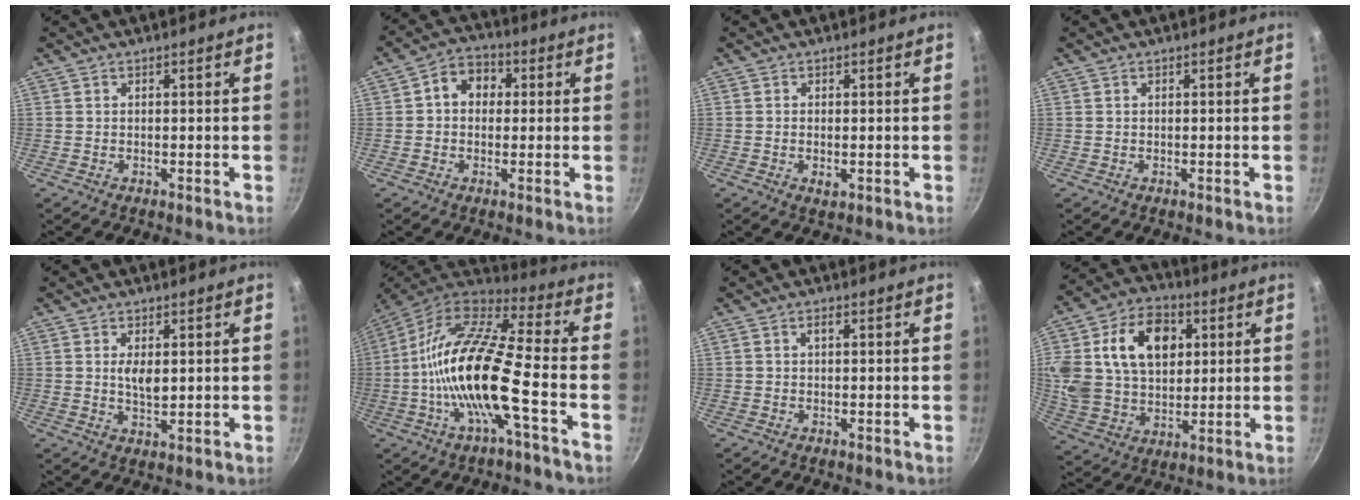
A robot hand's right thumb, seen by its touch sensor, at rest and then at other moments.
{"total": 7.1, "force": [1.1, 5.7, 4.1], "torque": [-0.032, 0.015, 0.001]}
{"total": 1.8, "force": [-0.3, 1.0, 1.5], "torque": [-0.026, -0.003, -0.004]}
{"total": 0.0}
{"total": 4.0, "force": [0.8, 1.9, 3.4], "torque": [-0.058, -0.008, 0.016]}
{"total": 19.4, "force": [-4.6, 4.8, 18.2], "torque": [-0.340, 0.039, -0.107]}
{"total": 1.1, "force": [0.2, 0.5, 0.9], "torque": [-0.016, 0.006, 0.002]}
{"total": 23.9, "force": [6.4, 16.9, 15.6], "torque": [-0.299, 0.014, 0.113]}